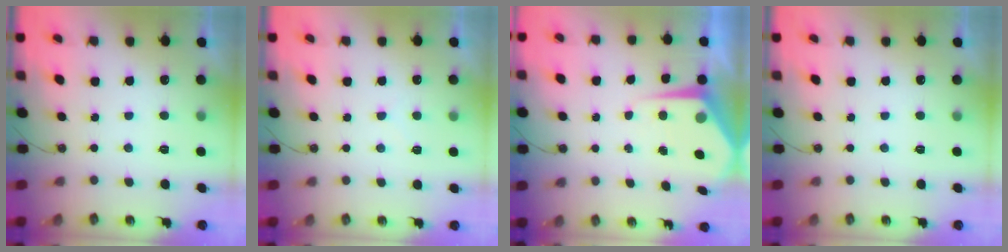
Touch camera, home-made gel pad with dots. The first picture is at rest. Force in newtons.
{"total": 3.9, "press": 3.8, "slide": 0.6}
{"total": 5.7, "press": 5.7, "slide": 0.4}
{"total": 0.0}